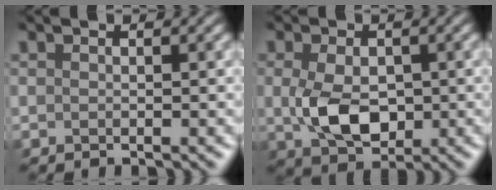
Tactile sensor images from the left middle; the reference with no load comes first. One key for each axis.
{"total": 5.2, "fx": -0.3, "fy": 3.2, "fz": 4.0, "tx": -0.091, "ty": -0.002, "tz": 0.002}